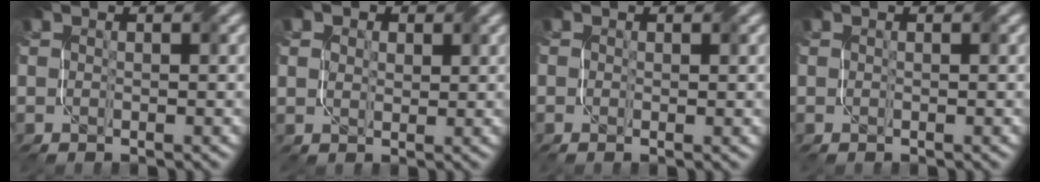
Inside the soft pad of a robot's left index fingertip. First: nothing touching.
{"total": 2.9, "force": [1.9, 2.2, 0.5], "torque": [-0.012, 0.009, 0.024]}
{"total": 1.1, "force": [0.2, 0.7, 0.9], "torque": [-0.019, -0.001, 0.000]}
{"total": 0.0}